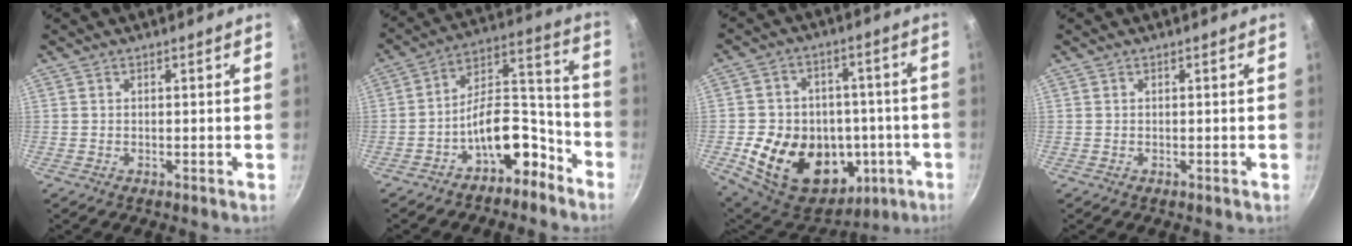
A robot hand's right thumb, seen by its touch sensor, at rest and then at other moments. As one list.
[{"total": 13.4, "force": [-7.8, 7.0, 8.4], "torque": [-0.080, 0.110, -0.124]}, {"total": 23.4, "force": [-5.7, 17.9, 14.0], "torque": [-0.218, 0.038, -0.065]}, {"total": 0.0}]